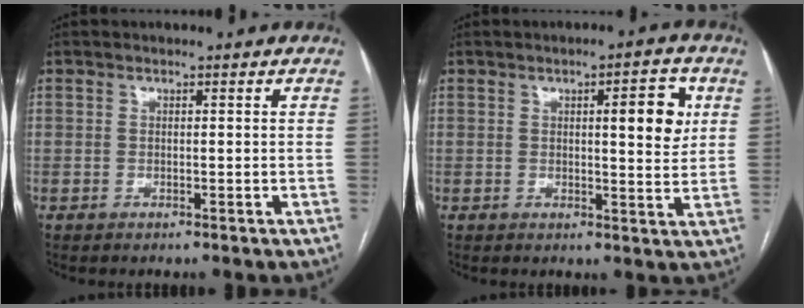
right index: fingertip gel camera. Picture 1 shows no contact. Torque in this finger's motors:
{"motor_torque": [0.18, 0.05, 0.11, 0.05]}